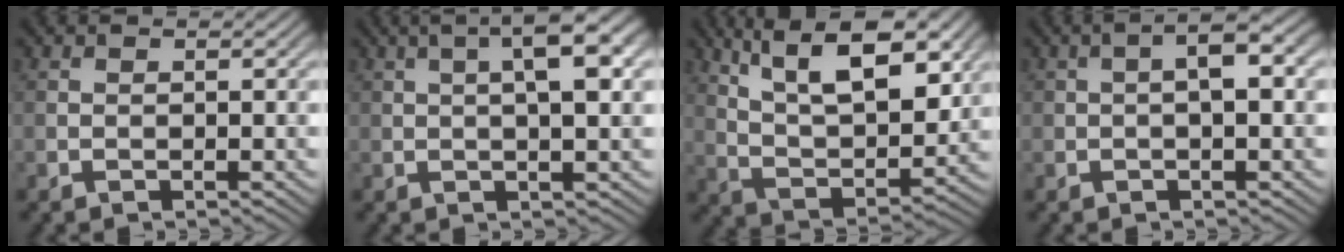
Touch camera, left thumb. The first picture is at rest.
{"total": 5.5, "force": [1.2, 0.7, 5.3], "torque": [-0.076, 0.009, 0.018]}
{"total": 13.1, "force": [7.3, 4.8, 9.7], "torque": [-0.166, -0.008, 0.127]}
{"total": 3.0, "force": [-0.1, 0.4, 2.9], "torque": [-0.044, 0.009, -0.005]}